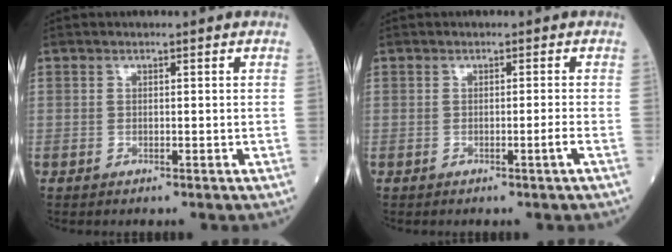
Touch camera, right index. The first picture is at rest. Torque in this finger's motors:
{"motor_torque": [0.08, 0.01, 0.04, 0.03]}